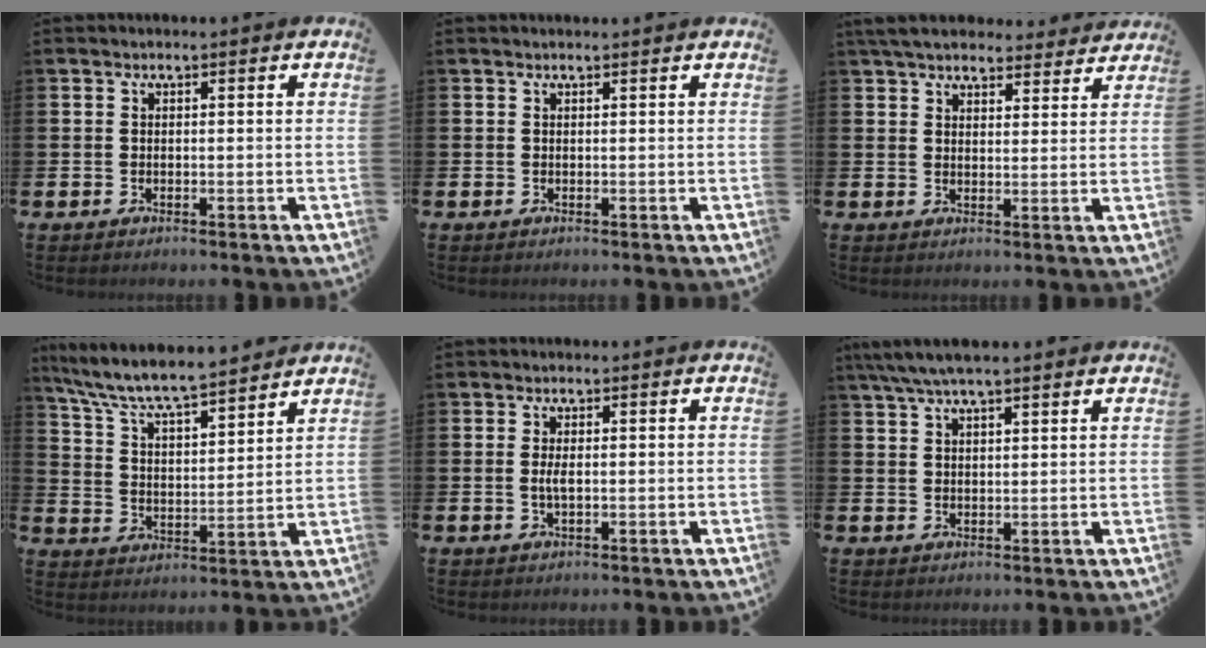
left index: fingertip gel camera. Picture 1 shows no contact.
{"total": 0.0}
{"total": 5.7, "force": [5.4, 1.5, 1.2], "torque": [-0.034, -0.025, 0.098]}
{"total": 7.5, "force": [7.2, 0.5, 2.2], "torque": [-0.073, -0.057, 0.122]}
{"total": 1.8, "force": [0.0, 0.6, 1.7], "torque": [-0.030, -0.001, -0.003]}
{"total": 5.3, "force": [4.4, 1.0, 2.7], "torque": [-0.056, -0.007, 0.080]}